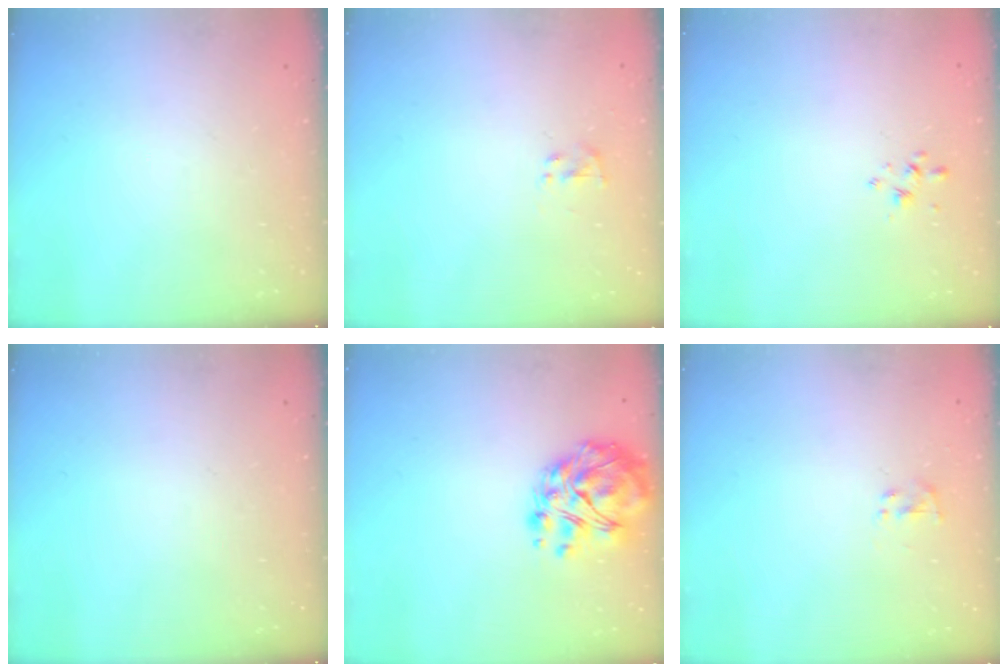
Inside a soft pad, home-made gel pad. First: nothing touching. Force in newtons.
{"total": 1.5, "press": 1.3, "slide": 0.7}
{"total": 2.7, "press": 2.5, "slide": 0.8}
{"total": 0.0}
{"total": 11.5, "press": 11.1, "slide": 2.8}
{"total": 1.5, "press": 1.3, "slide": 0.7}